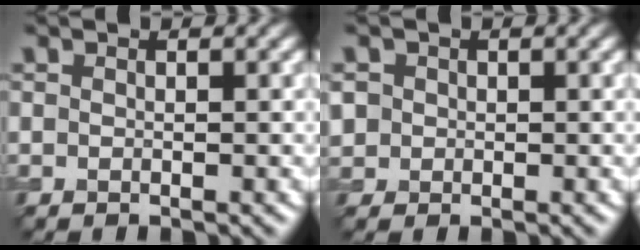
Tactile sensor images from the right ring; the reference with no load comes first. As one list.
[{"total": 2.0, "force": [0.3, 1.9, 0.5], "torque": [-0.009, 0.008, 0.009]}]